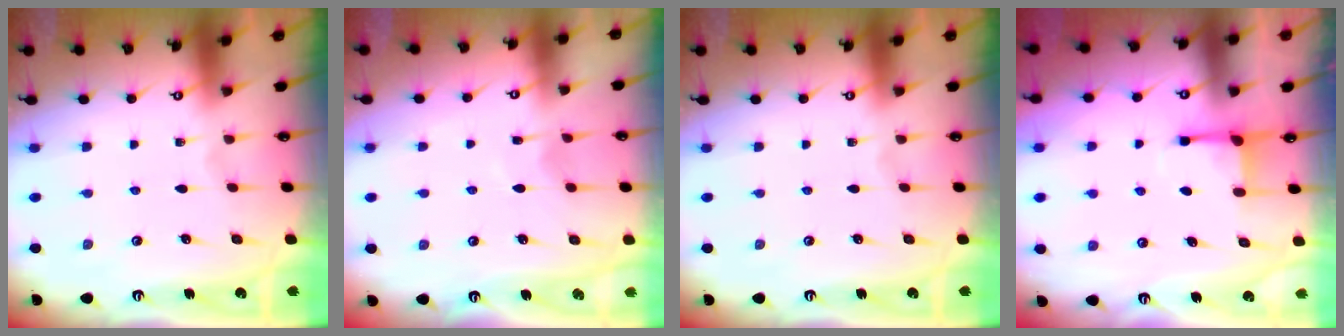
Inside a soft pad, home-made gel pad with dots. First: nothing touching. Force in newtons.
{"total": 4.2, "press": 4.2, "slide": 0.5}
{"total": 0.0}
{"total": 3.0, "press": 3.0, "slide": 0.4}